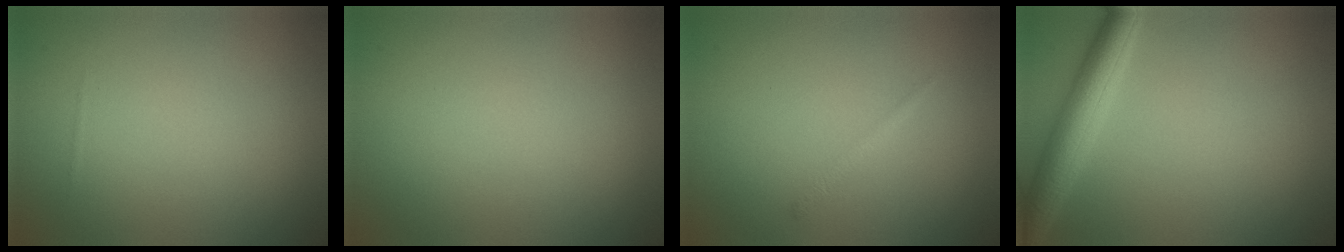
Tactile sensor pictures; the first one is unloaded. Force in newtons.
{"total": 0.0}
{"total": 0.7, "press": 0.7, "slide": 0.0}
{"total": 4.2, "press": 4.2, "slide": 0.2}